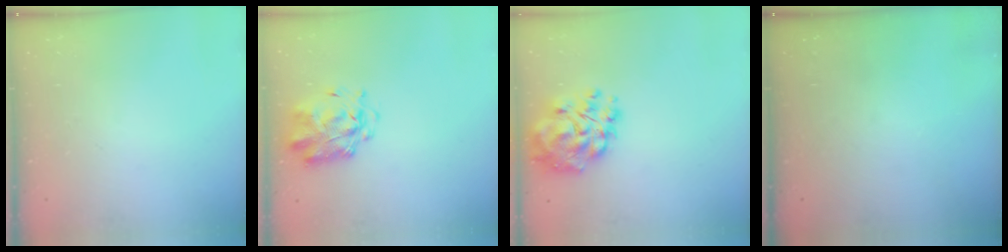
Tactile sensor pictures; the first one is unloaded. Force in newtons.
{"total": 2.9, "press": 2.8, "slide": 0.7}
{"total": 15.0, "press": 14.2, "slide": 4.6}
{"total": 0.0}